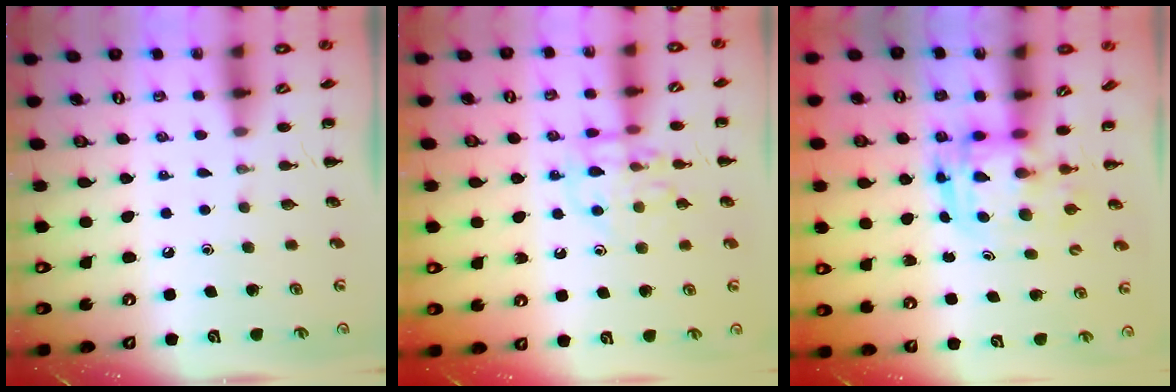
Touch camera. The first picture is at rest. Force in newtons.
{"total": 12.0, "press": 12.0, "slide": 0.8}
{"total": 3.3, "press": 3.2, "slide": 0.6}